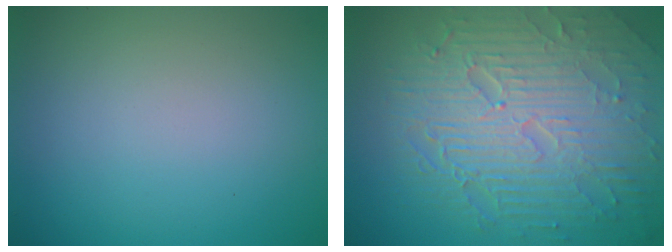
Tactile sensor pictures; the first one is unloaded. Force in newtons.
{"total": 10.2, "press": 6.6, "slide": 7.7}